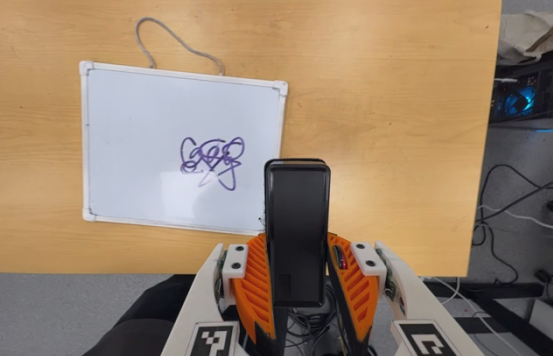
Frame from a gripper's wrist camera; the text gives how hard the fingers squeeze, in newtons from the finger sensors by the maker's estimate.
{"total": 4.0, "left": 2.5, "right": 5.4}